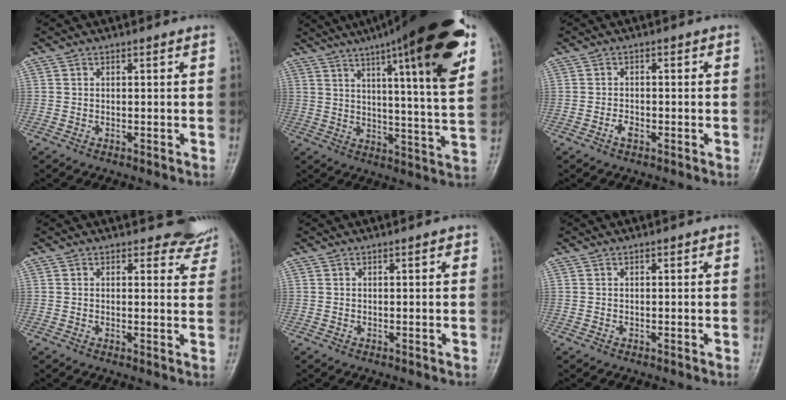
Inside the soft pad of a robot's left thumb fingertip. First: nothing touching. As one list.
[{"total": 26.3, "force": [14.8, 4.1, 21.3], "torque": [-0.303, -0.031, 0.205]}, {"total": 1.9, "force": [-1.2, 1.1, 1.0], "torque": [-0.014, 0.006, -0.022]}, {"total": 4.4, "force": [4.0, 1.7, -0.3], "torque": [0.035, -0.032, 0.030]}, {"total": 0.9, "force": [0.3, 0.3, 0.7], "torque": [-0.010, 0.002, 0.002]}, {"total": 0.0}]